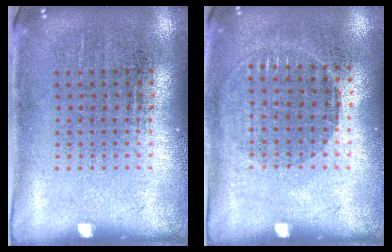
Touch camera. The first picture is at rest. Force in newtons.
{"total": 0.9, "press": 0.8, "slide": 0.3}